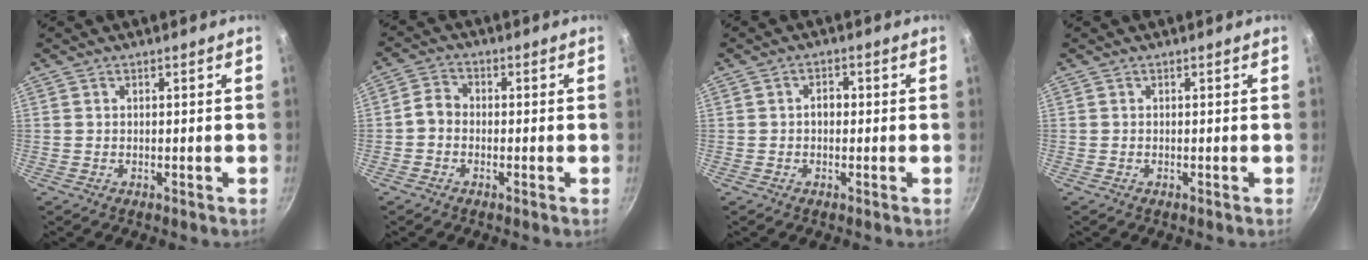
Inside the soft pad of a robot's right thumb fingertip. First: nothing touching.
{"total": 3.9, "force": [-0.9, 3.1, 2.3], "torque": [-0.034, 0.016, -0.026]}
{"total": 2.3, "force": [-0.1, 1.6, 1.6], "torque": [-0.015, 0.010, -0.005]}
{"total": 0.0}